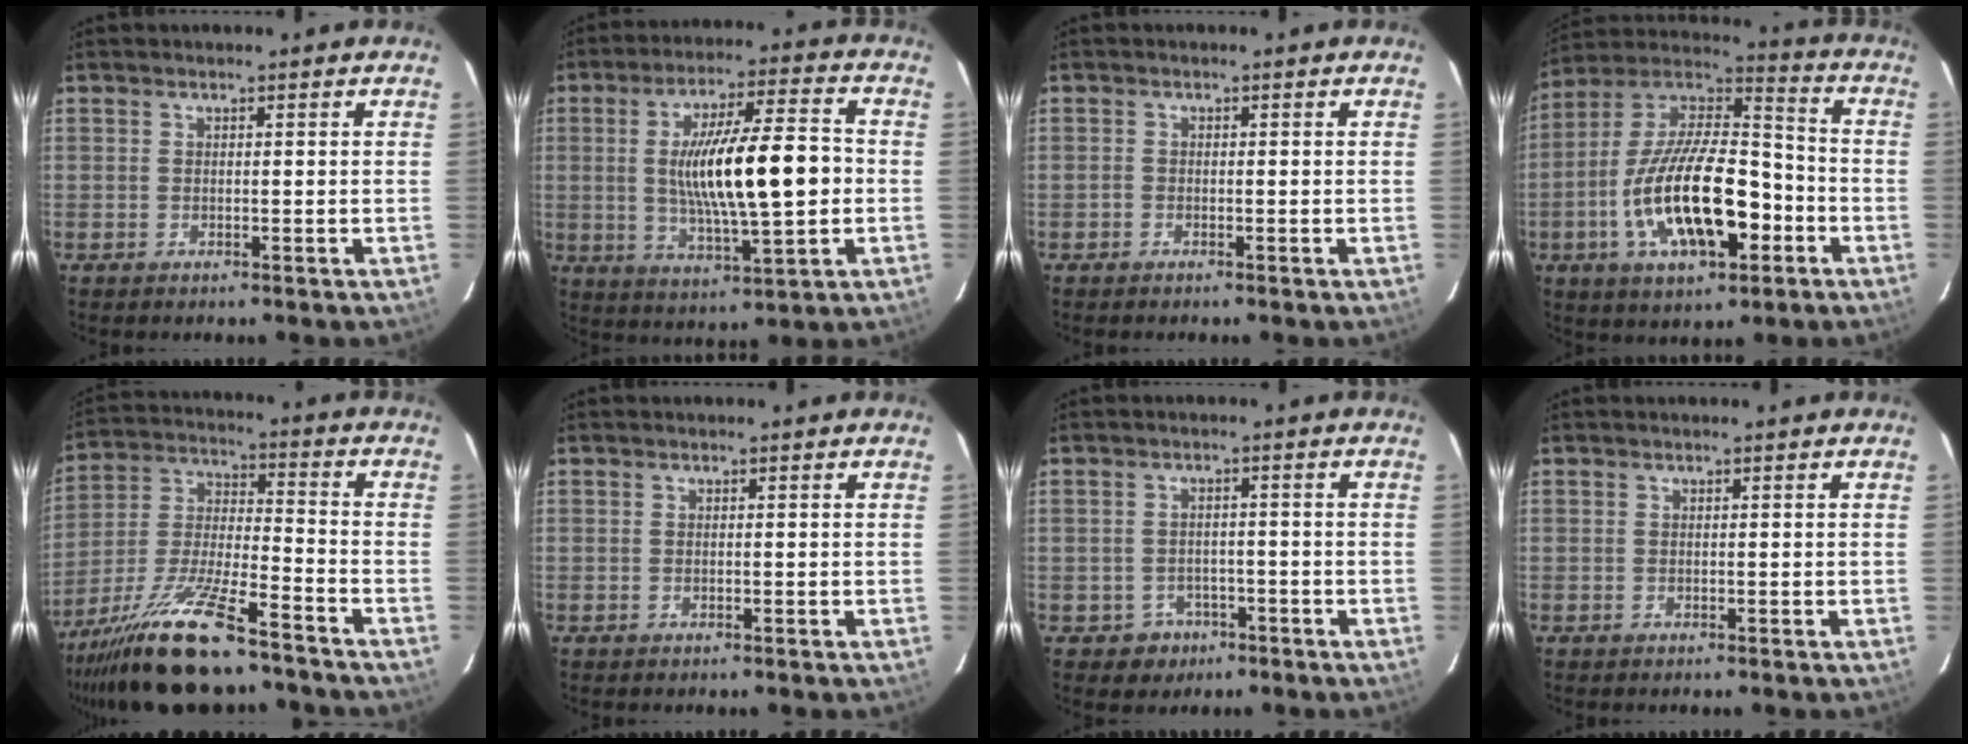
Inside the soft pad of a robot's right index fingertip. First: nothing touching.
{"total": 16.8, "force": [-0.6, 3.5, 16.5], "torque": [-0.280, 0.002, 0.000]}
{"total": 0.6, "force": [-0.5, 0.4, -0.1], "torque": [-0.001, 0.002, -0.011]}
{"total": 22.0, "force": [-7.3, 9.3, 18.6], "torque": [-0.357, -0.003, -0.125]}
{"total": 18.9, "force": [-14.4, 3.6, 11.6], "torque": [-0.242, -0.026, -0.255]}
{"total": 0.0}
{"total": 4.4, "force": [-2.3, 3.8, 0.4], "torque": [-0.024, 0.015, -0.023]}
{"total": 0.0}